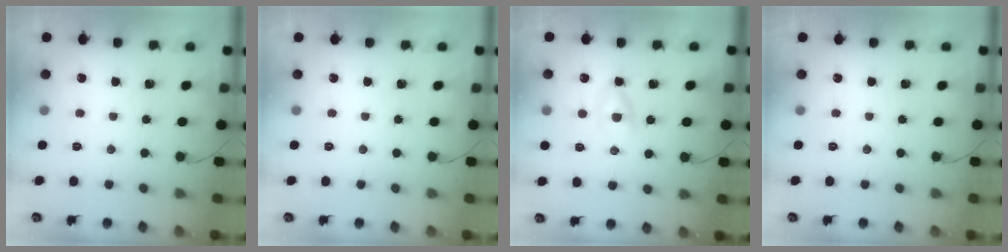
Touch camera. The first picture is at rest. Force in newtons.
{"total": 0.0}
{"total": 2.6, "press": 2.4, "slide": 1.0}
{"total": 0.0}